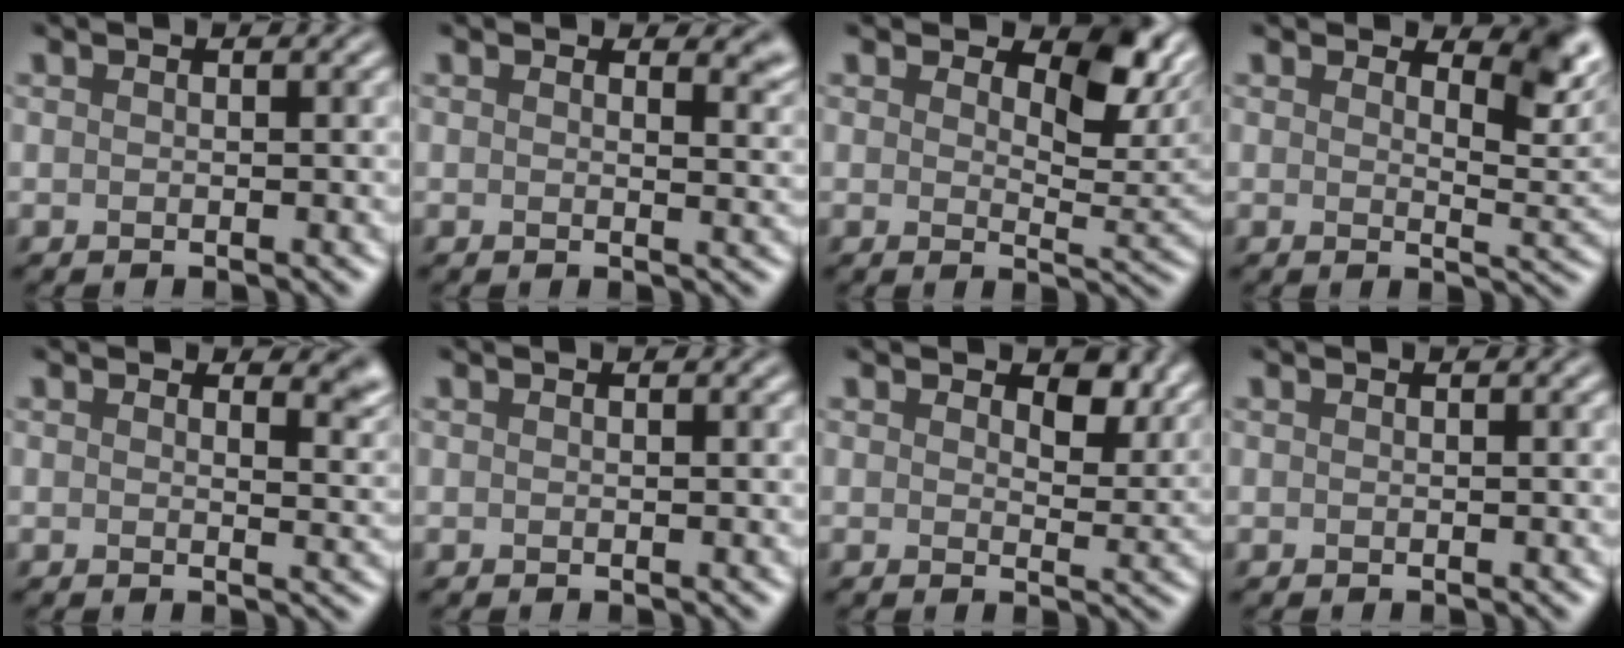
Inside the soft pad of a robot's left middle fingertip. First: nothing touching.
{"total": 2.3, "force": [1.7, 0.9, 1.2], "torque": [-0.015, -0.006, 0.022]}
{"total": 5.4, "force": [2.5, 2.7, 4.0], "torque": [-0.051, -0.004, 0.030]}
{"total": 3.9, "force": [2.5, 1.6, 2.5], "torque": [-0.034, -0.005, 0.028]}
{"total": 2.7, "force": [1.9, 1.1, 1.6], "torque": [-0.019, -0.006, 0.023]}
{"total": 0.0}
{"total": 4.3, "force": [2.2, 2.3, 2.9], "torque": [-0.047, -0.007, 0.030]}
{"total": 0.0}